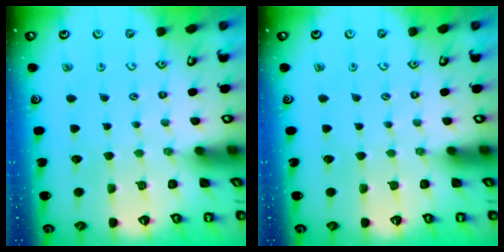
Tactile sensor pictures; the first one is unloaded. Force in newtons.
{"total": 0.0}